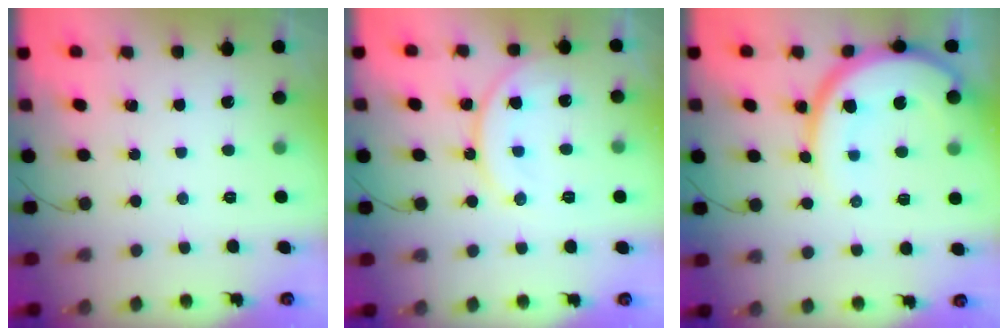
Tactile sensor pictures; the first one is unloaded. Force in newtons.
{"total": 11.7, "press": 11.6, "slide": 1.1}
{"total": 13.8, "press": 13.8, "slide": 1.2}